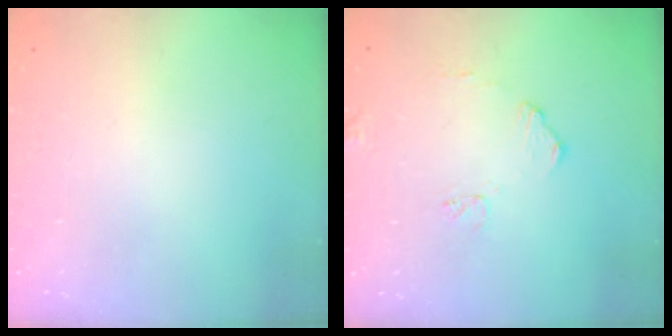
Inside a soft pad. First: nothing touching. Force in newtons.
{"total": 9.7, "press": 9.7, "slide": 0.4}